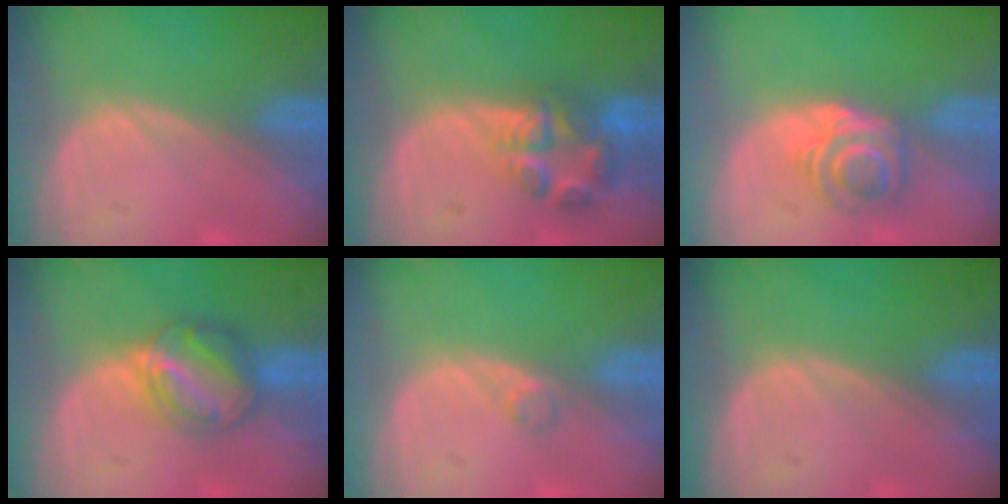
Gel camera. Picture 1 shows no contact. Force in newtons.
{"total": 7.0, "press": 6.1, "slide": 3.4}
{"total": 6.1, "press": 5.0, "slide": 3.5}
{"total": 6.0, "press": 6.0, "slide": 0.3}
{"total": 1.2, "press": 1.2, "slide": 0.1}
{"total": 0.0}